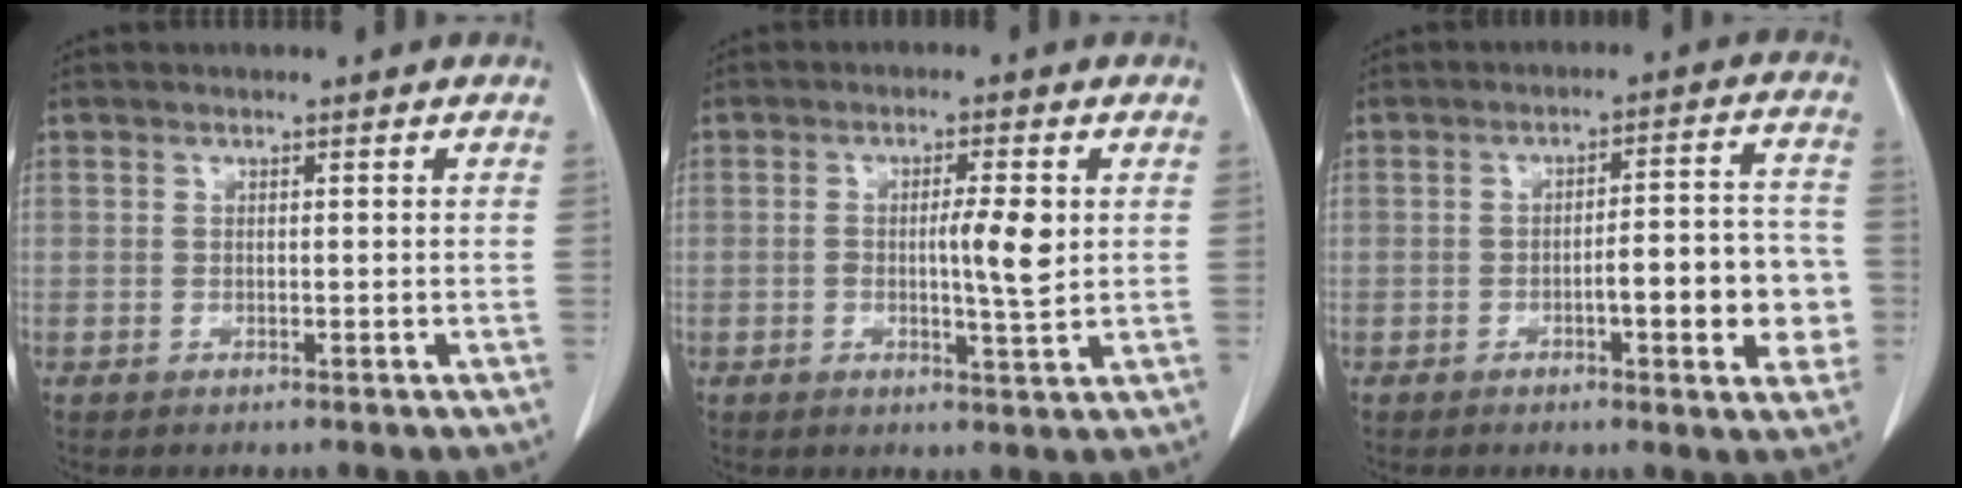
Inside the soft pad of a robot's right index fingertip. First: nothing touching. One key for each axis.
{"total": 5.2, "fx": 0.3, "fy": 0.5, "fz": 5.2, "tx": -0.084, "ty": -0.002, "tz": 0.003}
{"total": 9.9, "fx": -2.5, "fy": 2.2, "fz": 9.4, "tx": -0.117, "ty": 0.020, "tz": -0.029}